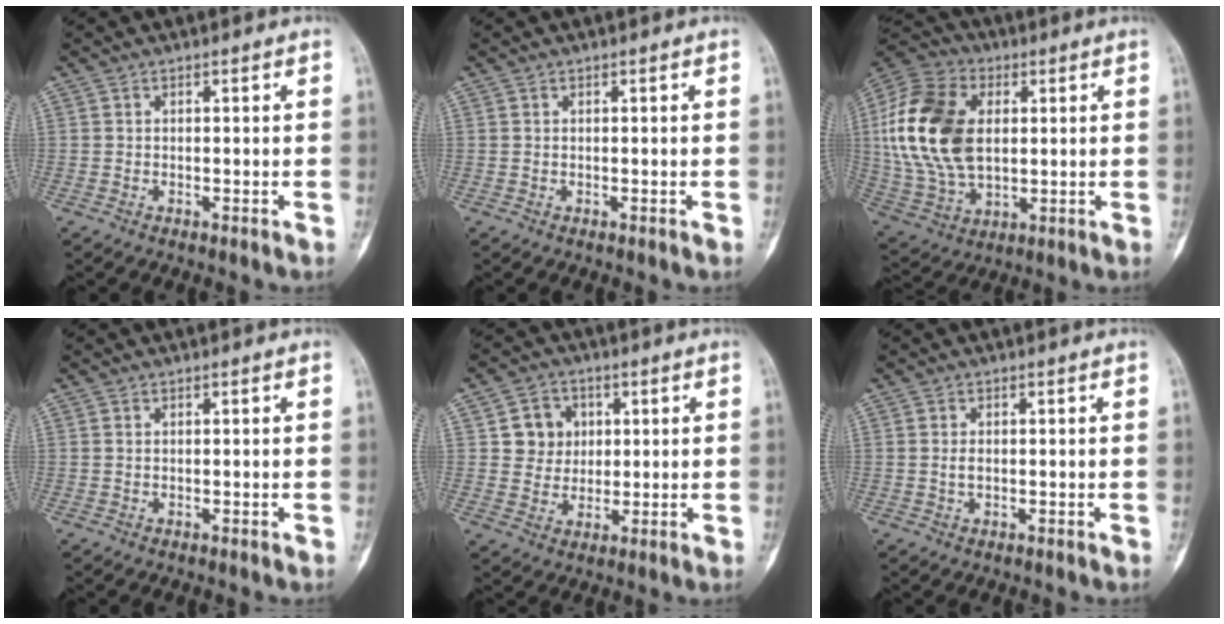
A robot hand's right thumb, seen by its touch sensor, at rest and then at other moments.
{"total": 0.0}
{"total": 21.3, "force": [3.0, 13.6, 16.1], "torque": [-0.324, -0.002, 0.059]}
{"total": 0.0}
{"total": 7.1, "force": [1.7, 6.5, 2.2], "torque": [0.002, 0.000, 0.028]}
{"total": 1.4, "force": [0.0, 0.8, 1.1], "torque": [-0.021, -0.001, 0.003]}